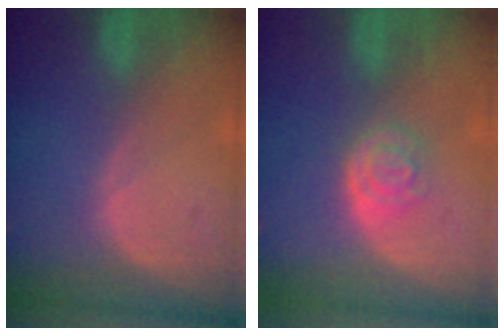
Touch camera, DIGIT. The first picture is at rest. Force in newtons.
{"total": 4.1, "press": 3.7, "slide": 1.9}